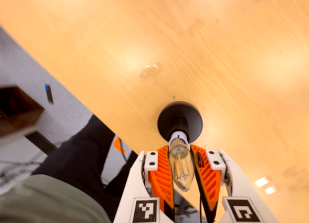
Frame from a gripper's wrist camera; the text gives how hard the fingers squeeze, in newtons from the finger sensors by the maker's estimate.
{"total": 18.5, "left": 17.6, "right": 19.5}